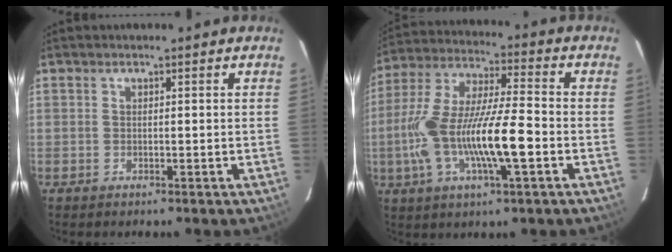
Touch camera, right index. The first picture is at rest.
{"total": 17.8, "force": [-4.5, 3.6, 16.8], "torque": [-0.334, -0.010, -0.083]}